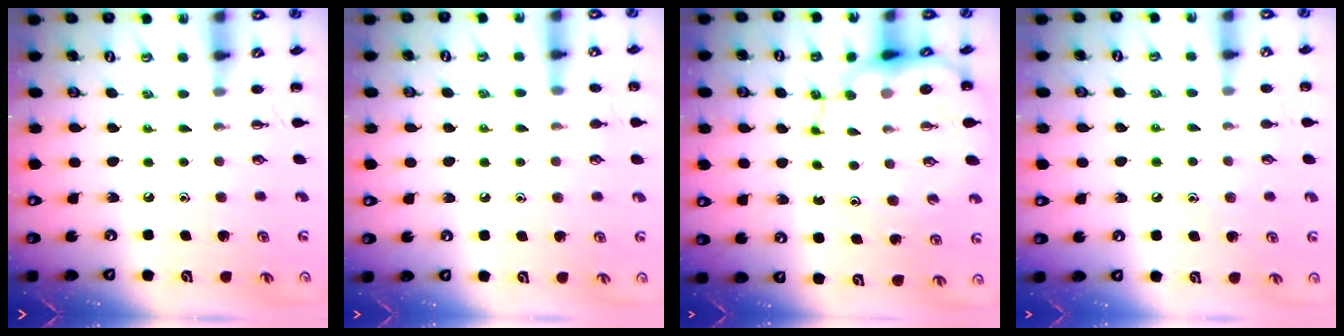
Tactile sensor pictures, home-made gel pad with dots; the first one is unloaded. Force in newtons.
{"total": 5.5, "press": 5.1, "slide": 2.1}
{"total": 11.9, "press": 11.6, "slide": 2.5}
{"total": 6.7, "press": 6.4, "slide": 1.8}